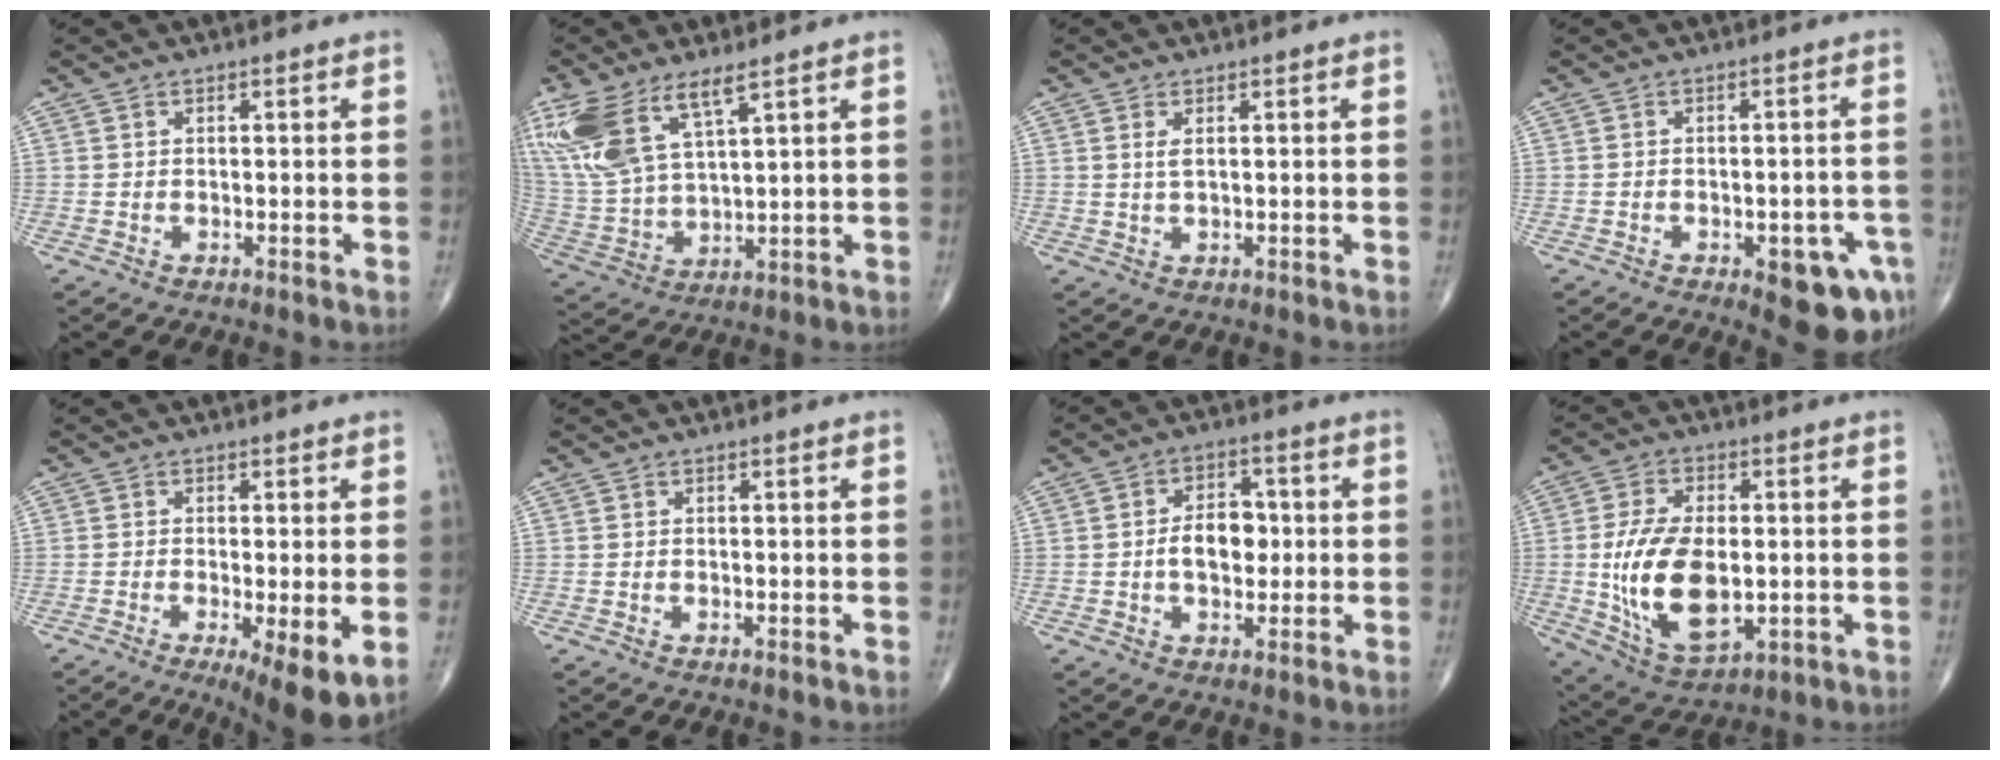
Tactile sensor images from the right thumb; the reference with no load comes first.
{"total": 14.9, "force": [8.6, 5.6, 10.9], "torque": [-0.243, -0.025, 0.185]}
{"total": 1.6, "force": [0.6, 0.5, 1.4], "torque": [-0.034, -0.002, 0.016]}
{"total": 10.0, "force": [-4.4, 3.9, 8.0], "torque": [-0.076, 0.017, -0.046]}
{"total": 9.5, "force": [-3.0, 2.5, 8.6], "torque": [-0.134, -0.022, -0.043]}
{"total": 0.0}
{"total": 7.8, "force": [-0.2, 5.0, 6.0], "torque": [-0.079, 0.013, -0.008]}
{"total": 17.0, "force": [-1.3, 9.3, 14.2], "torque": [-0.257, -0.007, -0.006]}